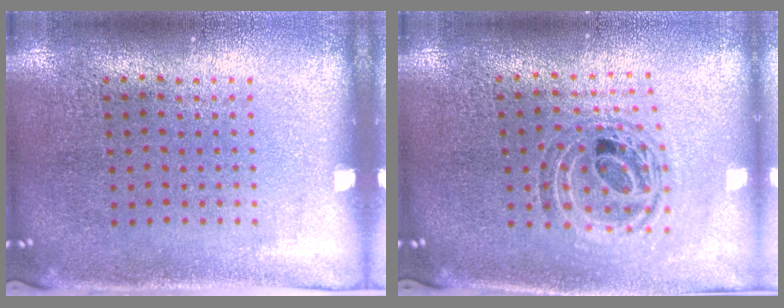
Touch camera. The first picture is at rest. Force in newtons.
{"total": 0.9, "press": 0.9, "slide": 0.2}